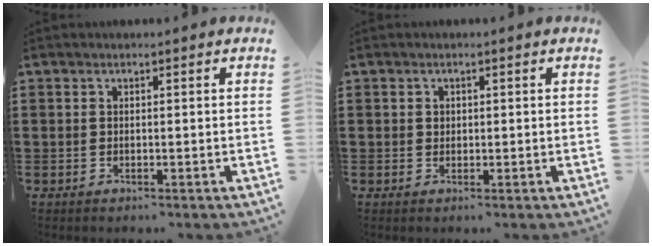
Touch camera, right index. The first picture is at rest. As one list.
[{"total": 0.9, "force": [0.4, 0.8, 0.3], "torque": [-0.007, 0.004, 0.009]}]